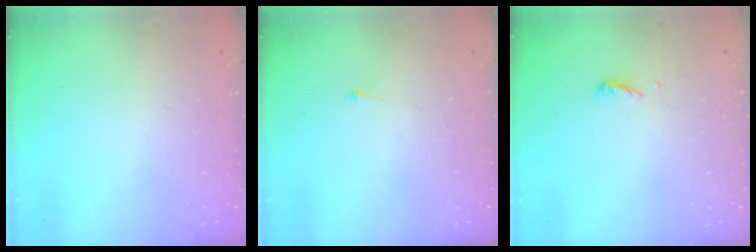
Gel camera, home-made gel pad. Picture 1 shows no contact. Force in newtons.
{"total": 2.6, "press": 2.5, "slide": 0.3}
{"total": 2.5, "press": 2.5, "slide": 0.1}